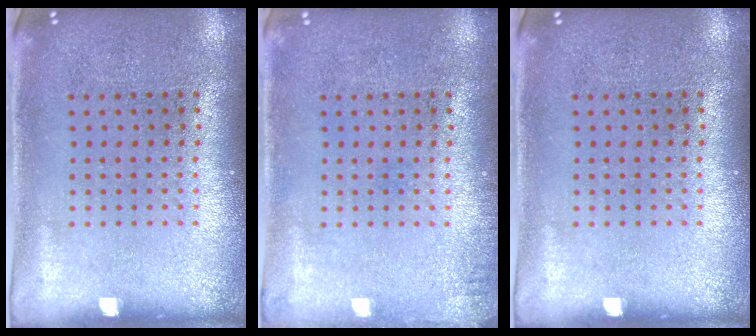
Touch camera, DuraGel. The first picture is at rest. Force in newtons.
{"total": 0.9, "press": 0.9, "slide": 0.2}
{"total": 0.0}